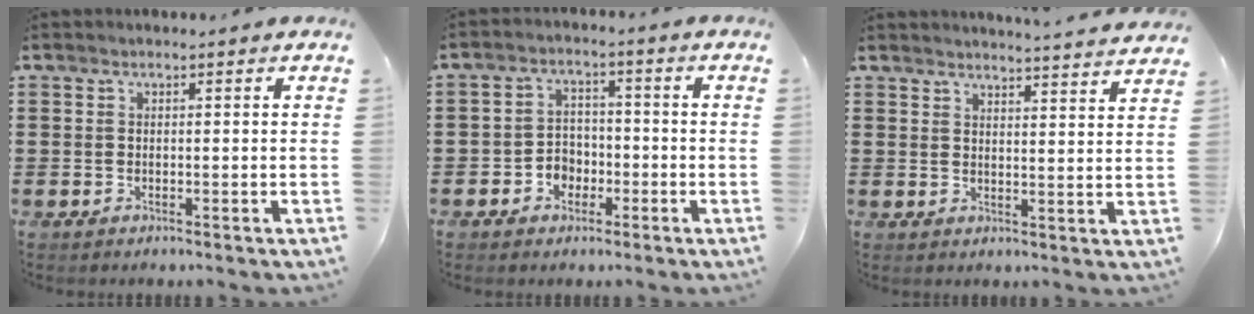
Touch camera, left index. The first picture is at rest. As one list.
[{"total": 3.8, "force": [-2.1, 3.0, 1.2], "torque": [-0.030, 0.010, -0.044]}, {"total": 3.5, "force": [3.4, -0.9, 0.2], "torque": [-0.007, -0.026, 0.058]}]